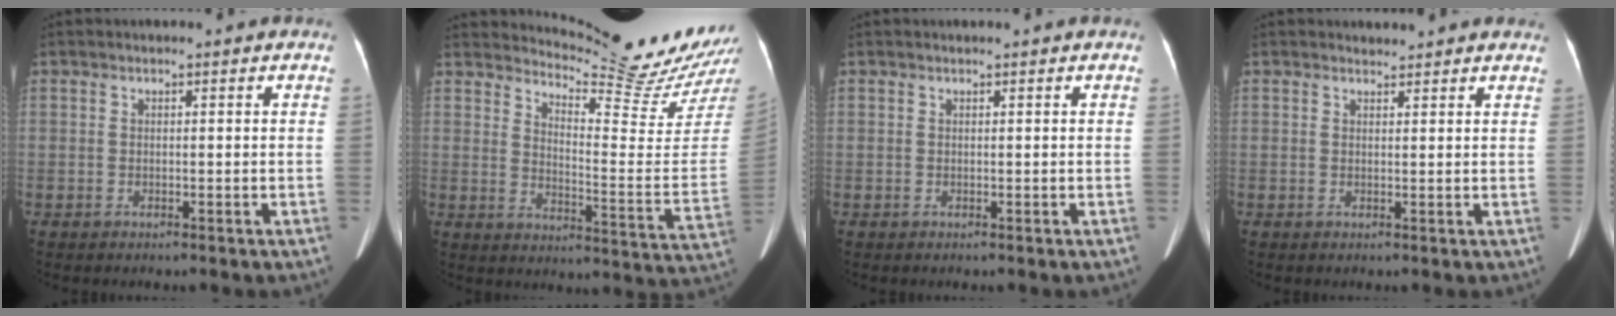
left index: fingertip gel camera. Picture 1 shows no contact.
{"total": 18.9, "force": [18.3, -1.0, 4.8], "torque": [-0.084, -0.135, 0.225]}
{"total": 1.0, "force": [0.9, -0.1, 0.4], "torque": [-0.009, 0.014, 0.016]}
{"total": 2.7, "force": [2.6, 0.6, 0.2], "torque": [-0.008, 0.012, 0.030]}